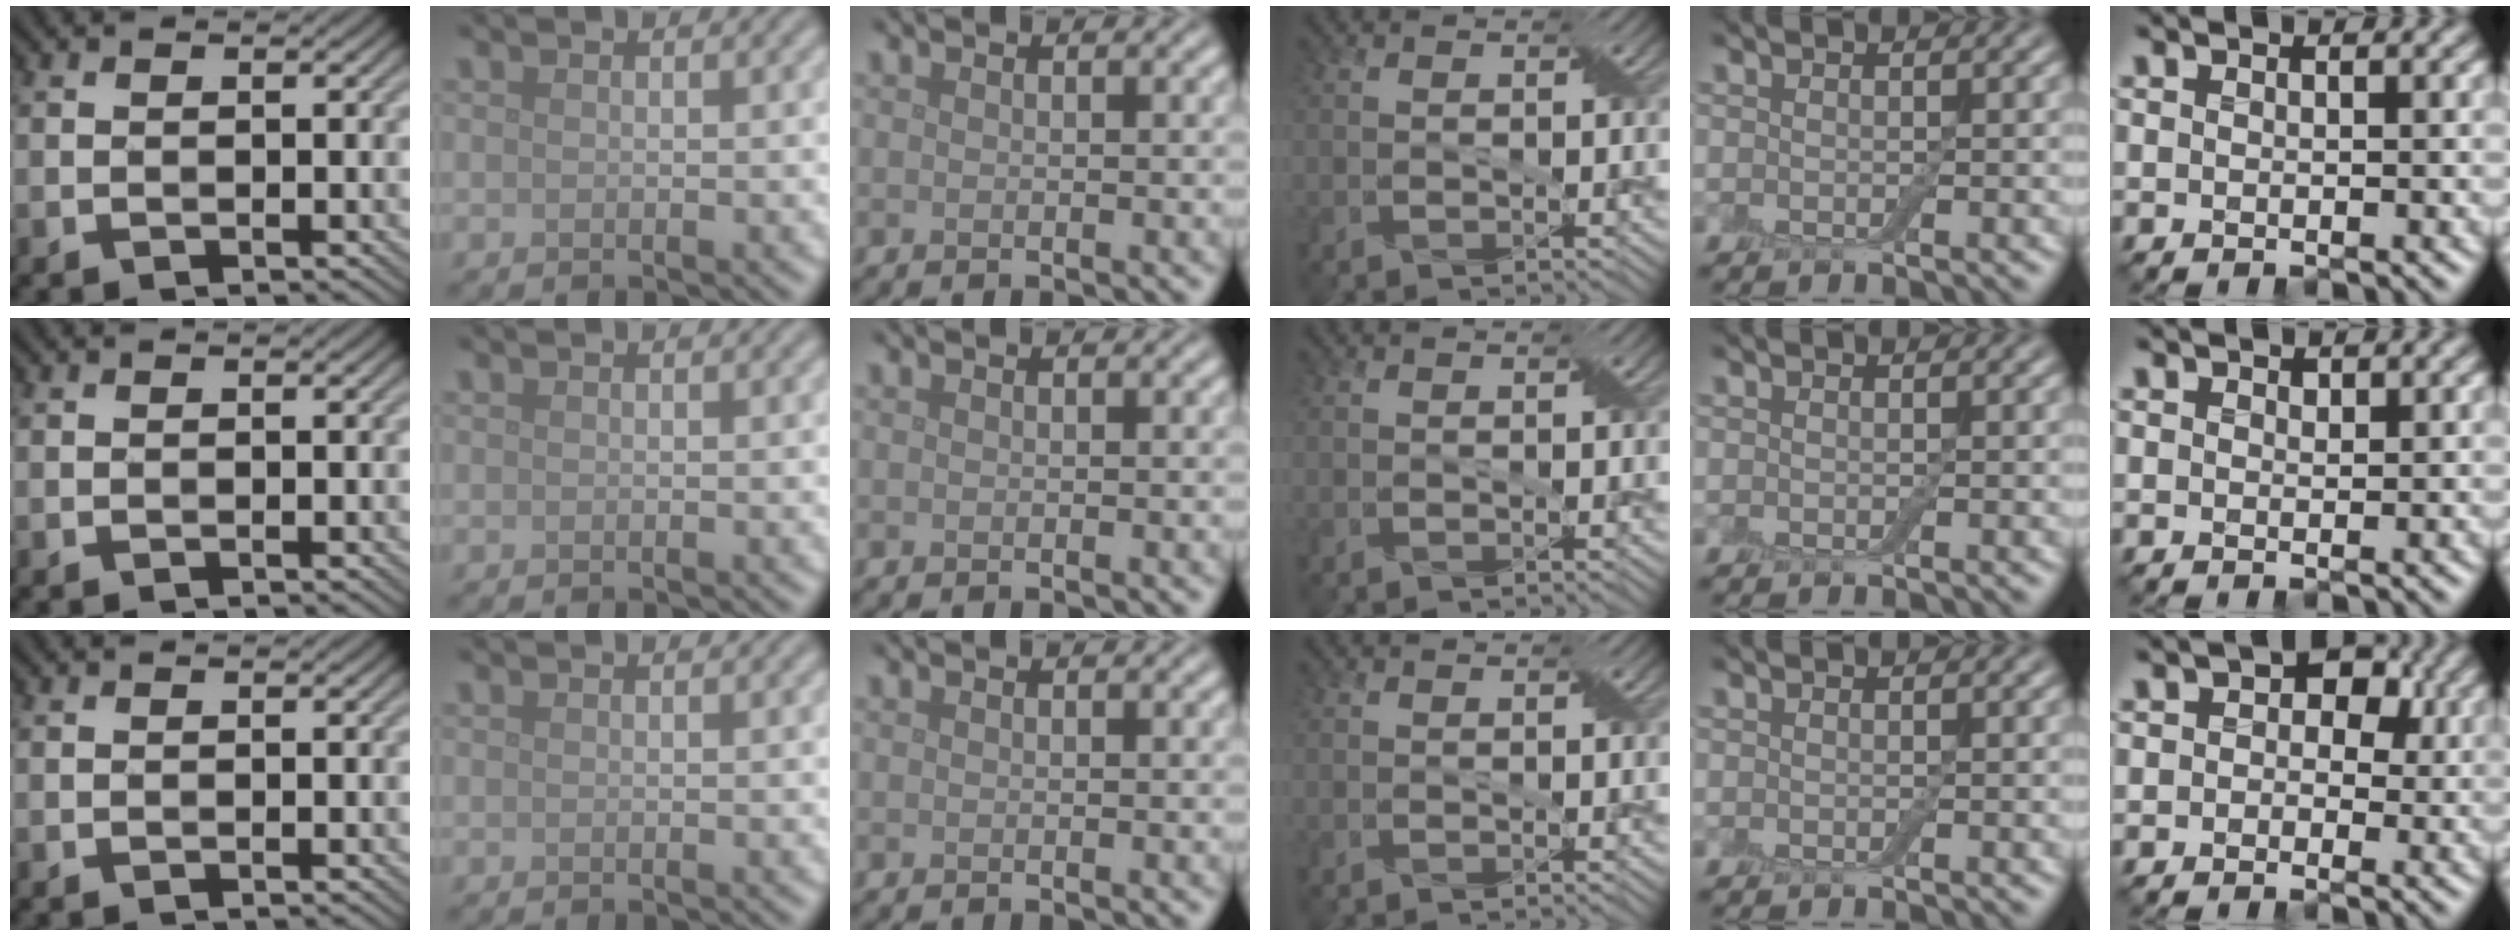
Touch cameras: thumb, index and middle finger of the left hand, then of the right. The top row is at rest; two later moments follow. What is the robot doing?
{"motion": "extract", "object": "drawer"}